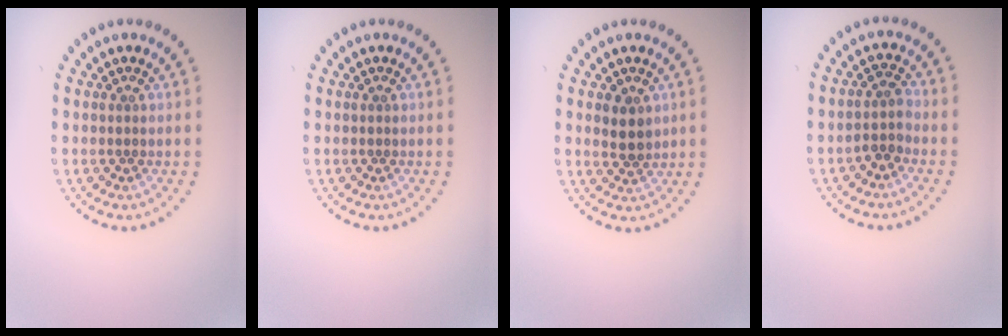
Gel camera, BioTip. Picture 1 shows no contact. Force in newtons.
{"total": 0.0}
{"total": 2.0, "press": 1.9, "slide": 0.7}
{"total": 1.8, "press": 1.4, "slide": 1.0}